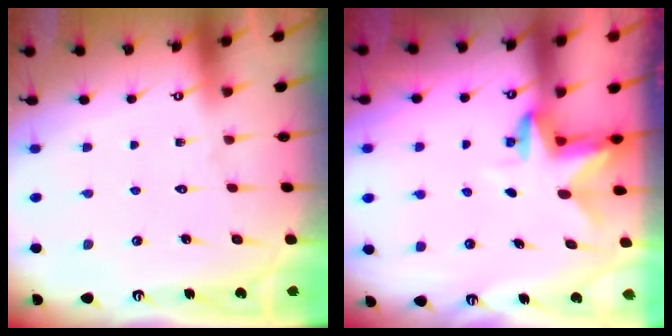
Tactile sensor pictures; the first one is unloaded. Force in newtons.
{"total": 3.0, "press": 3.0, "slide": 0.3}